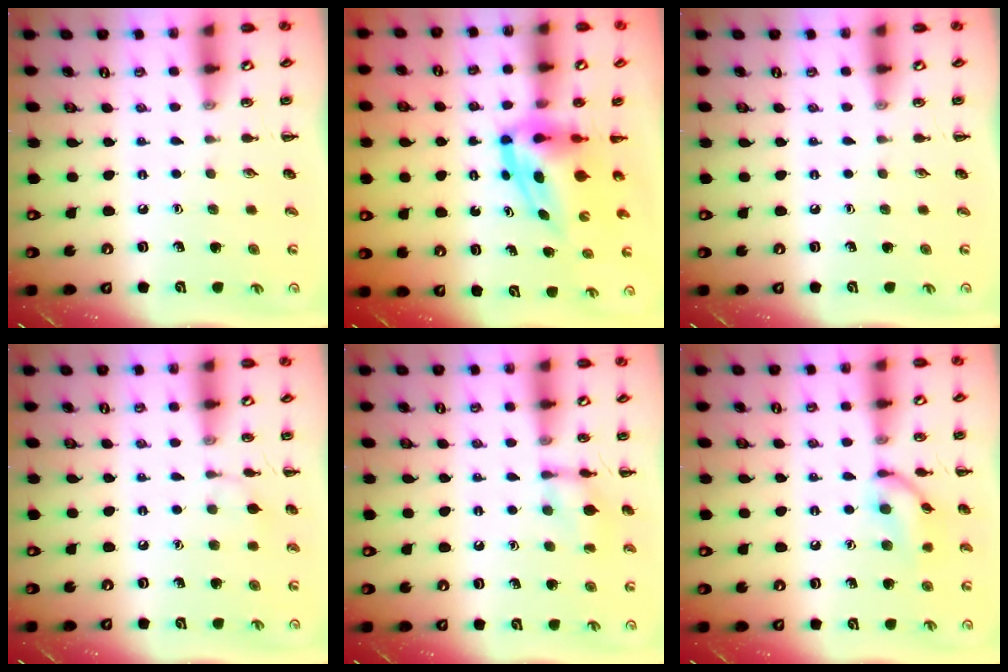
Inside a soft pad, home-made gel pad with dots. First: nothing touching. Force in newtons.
{"total": 5.6, "press": 5.3, "slide": 1.5}
{"total": 0.0}
{"total": 5.3, "press": 5.1, "slide": 1.6}
{"total": 10.1, "press": 10.1, "slide": 0.7}
{"total": 11.0, "press": 11.0, "slide": 0.6}